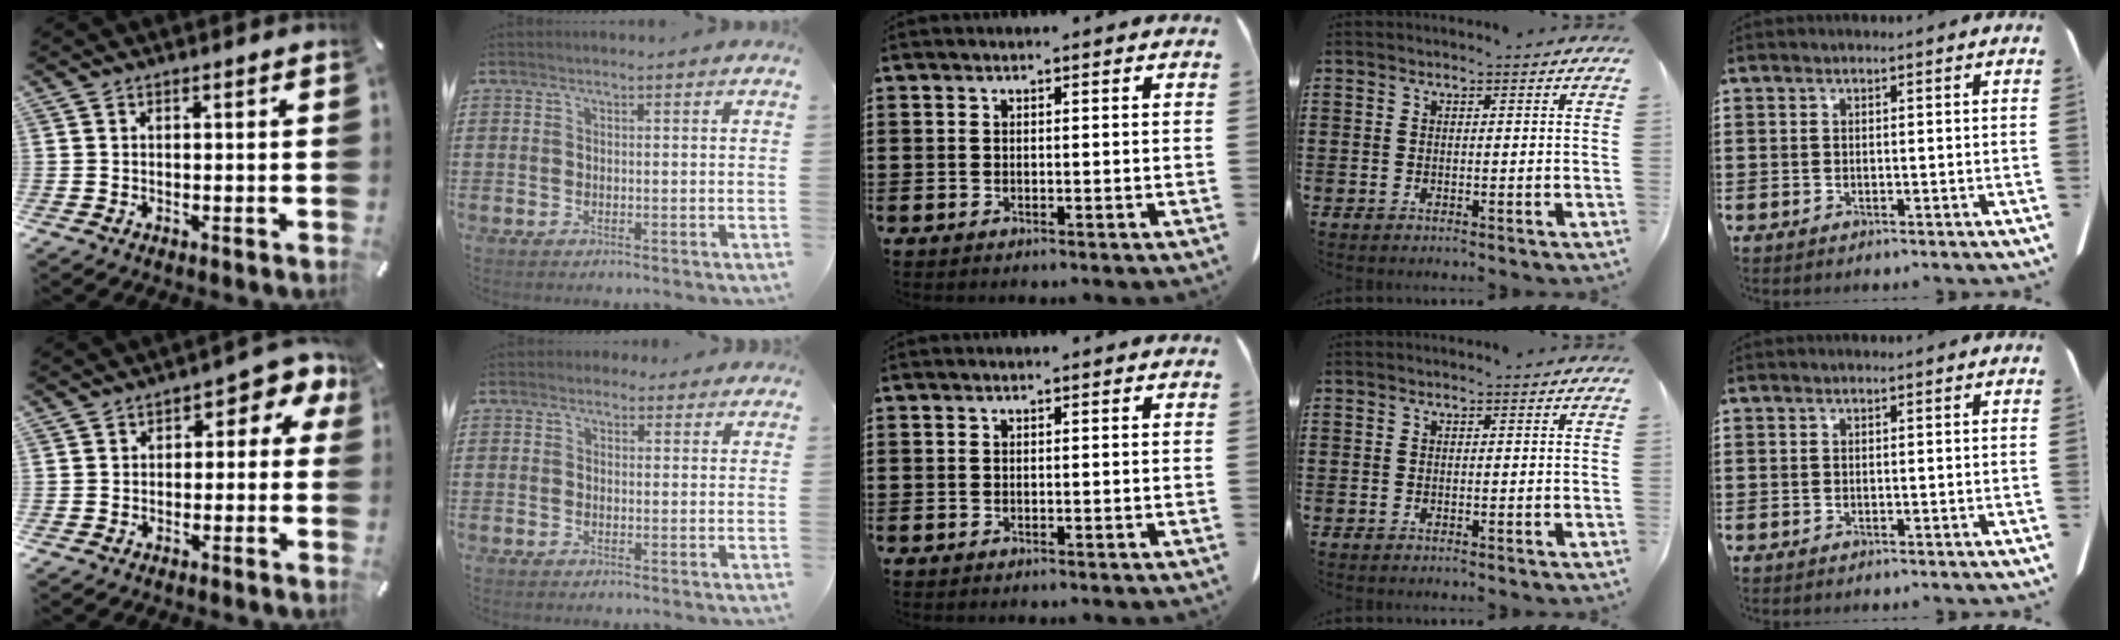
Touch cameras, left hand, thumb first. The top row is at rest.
{"thumb": {"total": 4.6, "force": [-0.4, 3.4, 3.0], "torque": [-0.035, 0.004, -0.016]}, "index": {"total": 1.8, "force": [1.2, 1.3, 0.1], "torque": [0.000, 0.006, 0.020]}}